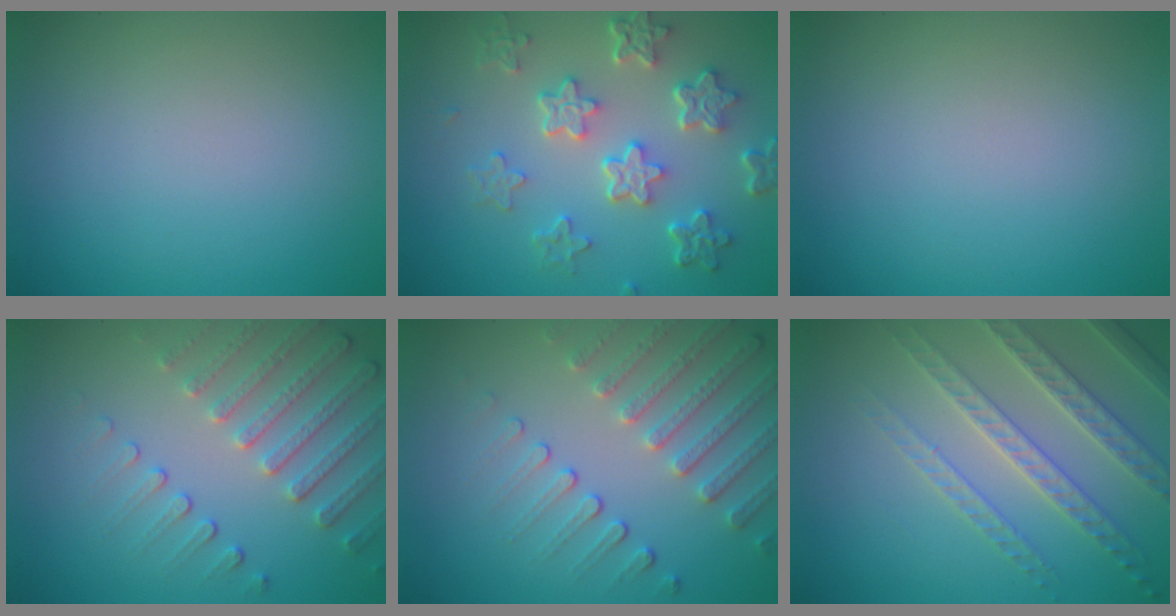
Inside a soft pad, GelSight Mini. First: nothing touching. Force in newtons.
{"total": 5.9, "press": 4.4, "slide": 3.8}
{"total": 0.0}
{"total": 4.7, "press": 3.6, "slide": 2.9}
{"total": 4.7, "press": 3.7, "slide": 2.8}
{"total": 4.0, "press": 3.9, "slide": 0.8}